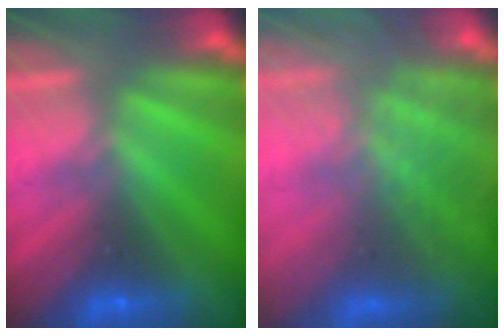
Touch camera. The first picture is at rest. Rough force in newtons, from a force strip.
{"total": 9.8}